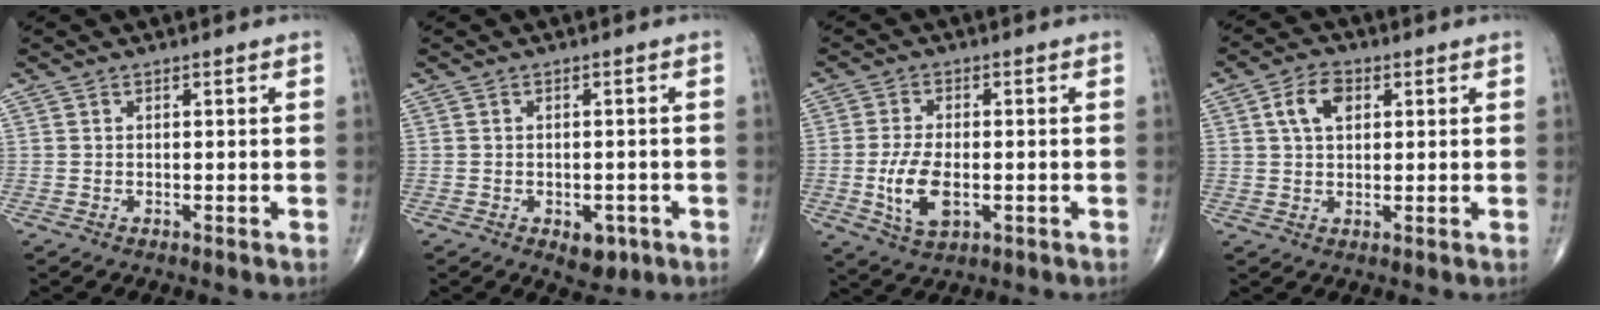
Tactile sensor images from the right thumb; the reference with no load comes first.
{"total": 4.1, "force": [-1.8, 2.5, 2.7], "torque": [-0.020, 0.005, -0.016]}
{"total": 8.1, "force": [-1.6, 4.1, 6.8], "torque": [-0.133, -0.003, -0.025]}
{"total": 6.0, "force": [1.9, 3.8, 4.3], "torque": [-0.069, 0.005, 0.032]}